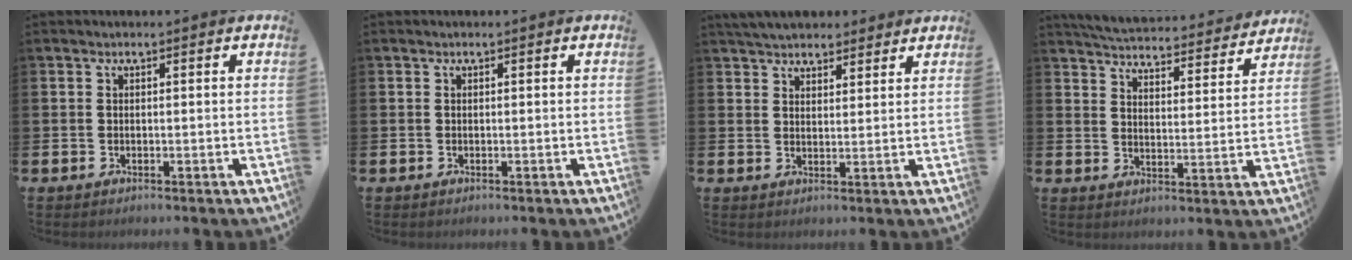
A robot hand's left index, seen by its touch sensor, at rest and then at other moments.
{"total": 0.0}
{"total": 4.7, "force": [4.6, 1.3, 0.4], "torque": [-0.015, -0.017, 0.083]}
{"total": 5.0, "force": [5.0, 0.6, 0.8], "torque": [-0.028, -0.043, 0.081]}